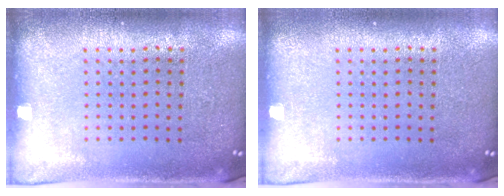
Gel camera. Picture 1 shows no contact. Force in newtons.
{"total": 0.0}